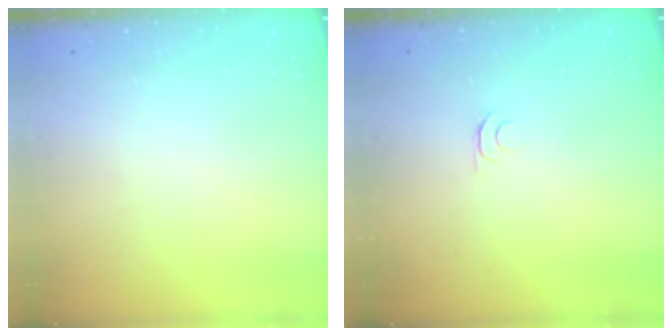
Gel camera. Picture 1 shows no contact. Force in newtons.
{"total": 4.4, "press": 4.3, "slide": 0.6}